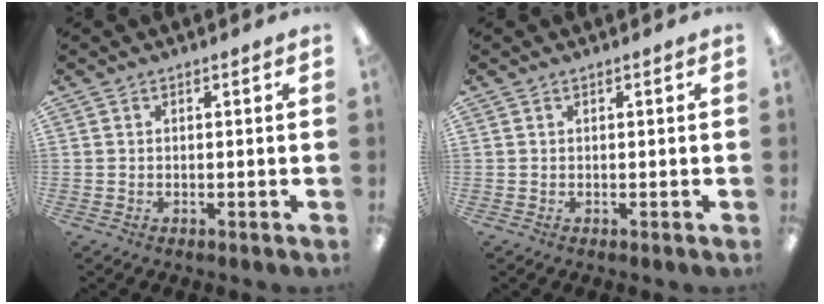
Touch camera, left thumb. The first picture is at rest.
{"total": 0.0}